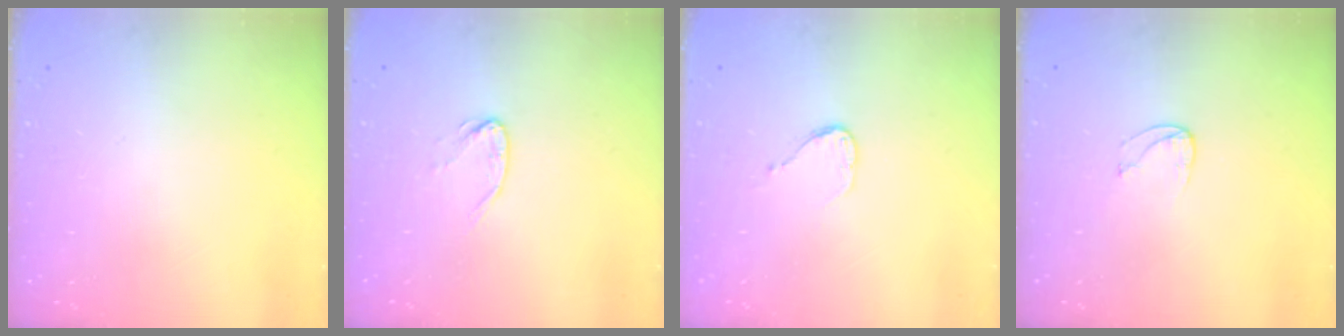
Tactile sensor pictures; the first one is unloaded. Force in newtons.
{"total": 4.8, "press": 4.7, "slide": 0.5}
{"total": 4.2, "press": 4.2, "slide": 0.4}
{"total": 3.5, "press": 3.5, "slide": 0.4}